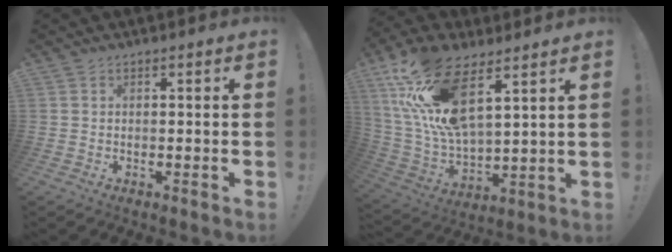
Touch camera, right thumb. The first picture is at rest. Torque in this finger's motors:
{"motor_torque": [2.33, 2.68, 2.25, 0.52, 0.62]}